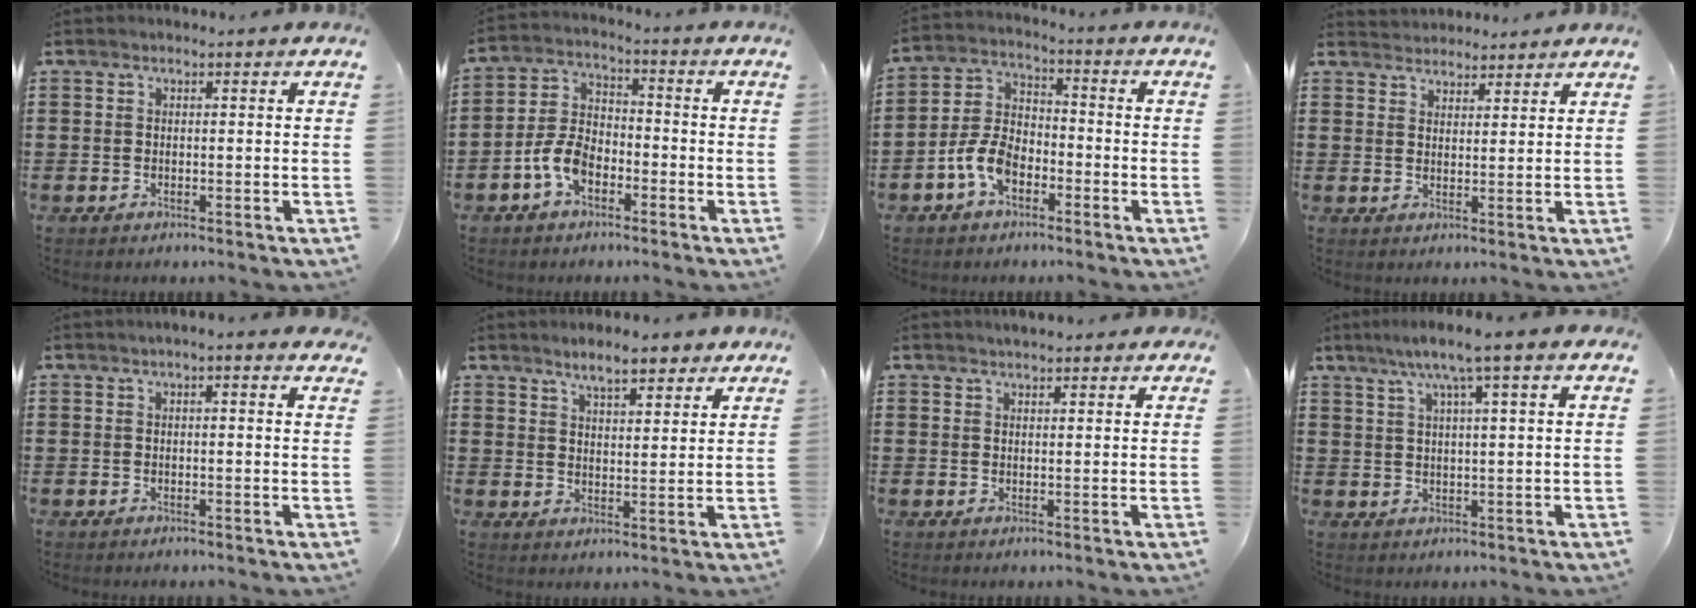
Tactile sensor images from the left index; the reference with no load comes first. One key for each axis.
{"total": 6.4, "fx": -3.3, "fy": 3.8, "fz": 4.1, "tx": -0.105, "ty": 0.008, "tz": -0.069}
{"total": 6.9, "fx": -3.6, "fy": 4.1, "fz": 4.4, "tx": -0.117, "ty": 0.007, "tz": -0.075}
{"total": 2.7, "fx": 2.6, "fy": 0.5, "fz": -0.5, "tx": 0.001, "ty": -0.004, "tz": 0.050}
{"total": 1.3, "fx": 0.6, "fy": 0.0, "fz": 1.1, "tx": -0.023, "ty": 0.000, "tz": 0.011}
{"total": 5.8, "fx": 4.8, "fy": 1.5, "fz": 2.8, "tx": -0.060, "ty": -0.006, "tz": 0.086}
{"total": 1.7, "fx": 1.7, "fy": 0.3, "fz": 0.4, "tx": -0.012, "ty": 0.004, "tz": 0.031}
{"total": 6.1, "fx": 3.6, "fy": -0.2, "fz": 4.9, "tx": -0.105, "ty": 0.000, "tz": 0.058}